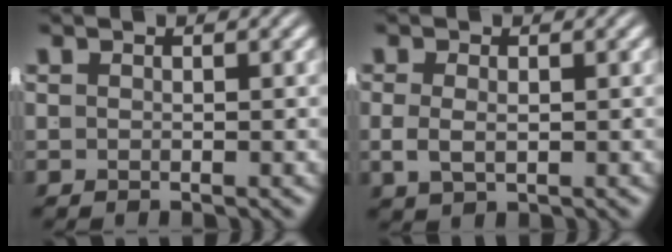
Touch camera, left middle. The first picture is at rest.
{"total": 1.7, "force": [-0.1, 1.0, 1.3], "torque": [-0.033, -0.005, 0.007]}